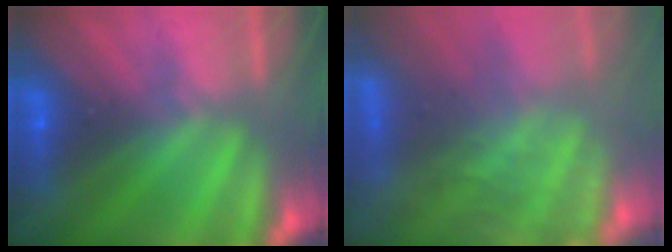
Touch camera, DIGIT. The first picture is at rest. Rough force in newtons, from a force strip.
{"total": 10.5}